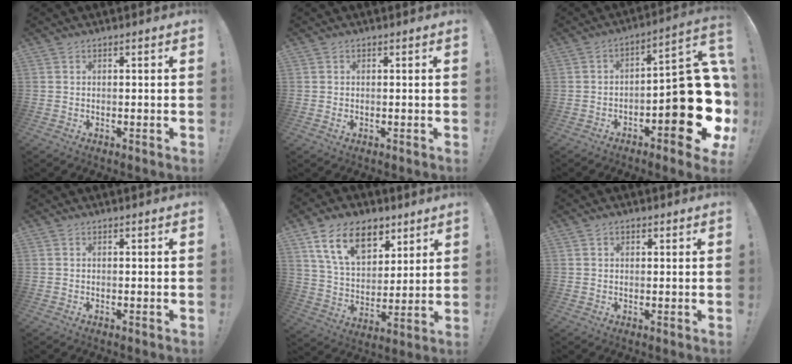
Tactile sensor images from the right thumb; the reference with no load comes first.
{"total": 0.6, "force": [0.0, 0.4, 0.4], "torque": [0.005, -0.002, -0.003]}
{"total": 20.5, "force": [-5.9, 6.9, 18.3], "torque": [-0.218, 0.029, -0.084]}
{"total": 0.0}
{"total": 17.5, "force": [9.4, 10.8, 10.0], "torque": [-0.167, -0.034, 0.177]}
{"total": 1.1, "force": [0.5, 0.8, 0.6], "torque": [-0.006, 0.001, 0.008]}